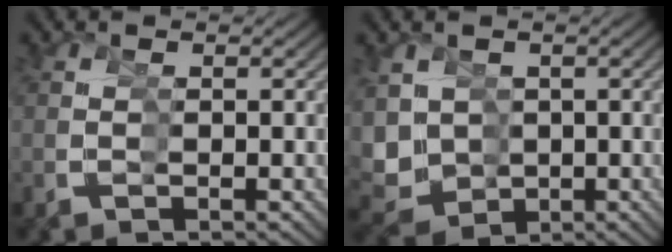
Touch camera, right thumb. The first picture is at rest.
{"total": 7.1, "force": [0.0, 6.4, 3.0], "torque": [-0.089, -0.024, 0.006]}